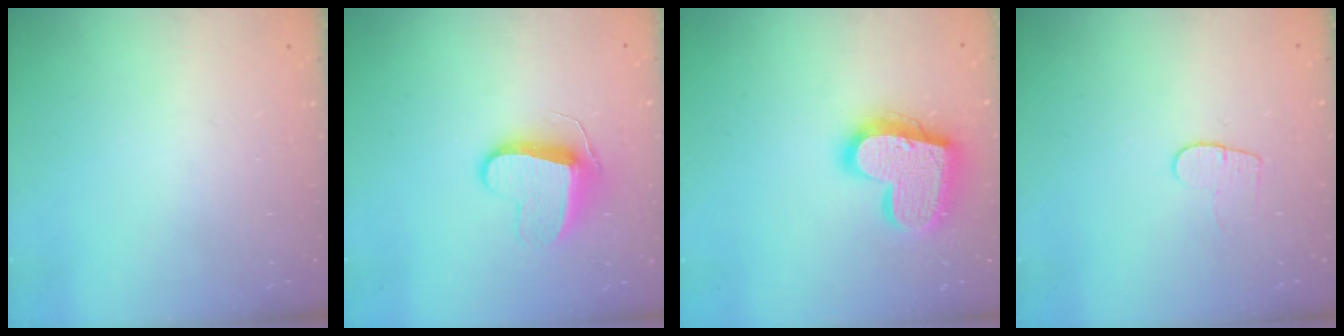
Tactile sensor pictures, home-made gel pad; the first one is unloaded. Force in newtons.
{"total": 9.7, "press": 9.7, "slide": 0.3}
{"total": 19.0, "press": 18.9, "slide": 1.6}
{"total": 4.5, "press": 4.4, "slide": 0.5}